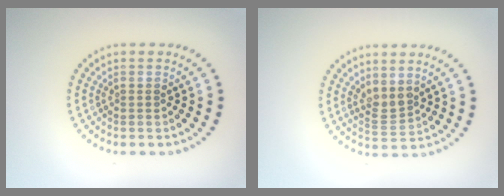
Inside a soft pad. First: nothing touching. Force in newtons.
{"total": 2.0, "press": 1.6, "slide": 1.2}